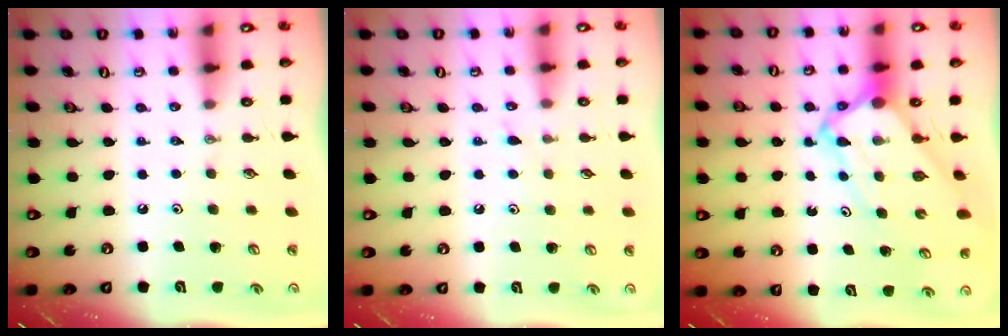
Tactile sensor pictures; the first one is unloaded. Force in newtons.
{"total": 7.6, "press": 7.6, "slide": 0.6}
{"total": 7.1, "press": 7.1, "slide": 1.0}